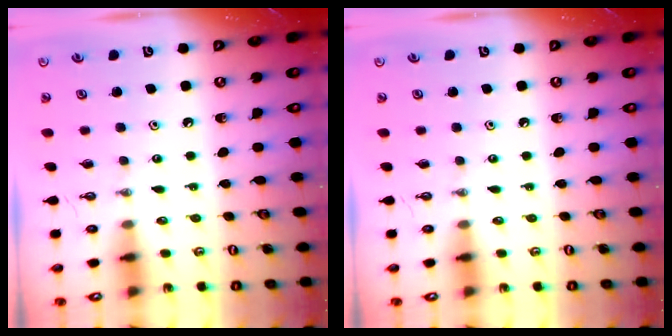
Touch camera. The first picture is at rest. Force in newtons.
{"total": 0.0}